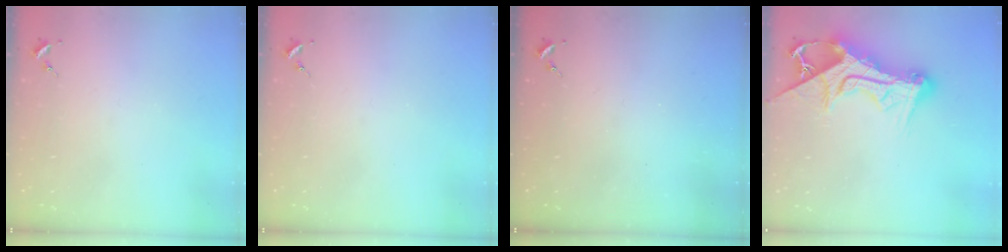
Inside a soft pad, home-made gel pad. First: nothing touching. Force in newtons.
{"total": 0.0}
{"total": 0.0}
{"total": 17.8, "press": 17.7, "slide": 1.7}